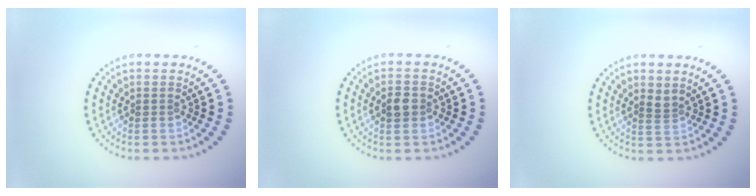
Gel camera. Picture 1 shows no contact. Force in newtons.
{"total": 1.7, "press": 1.7, "slide": 0.1}
{"total": 0.8, "press": 0.4, "slide": 0.7}